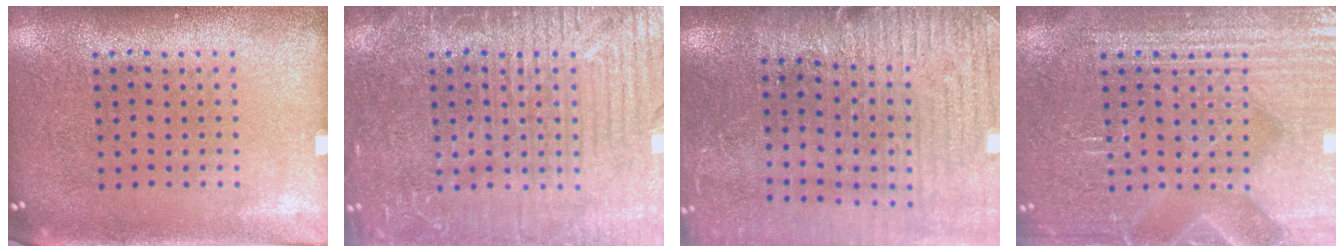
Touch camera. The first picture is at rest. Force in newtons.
{"total": 4.5, "press": 4.5, "slide": 0.6}
{"total": 2.9, "press": 2.9, "slide": 0.6}
{"total": 6.2, "press": 6.1, "slide": 0.8}